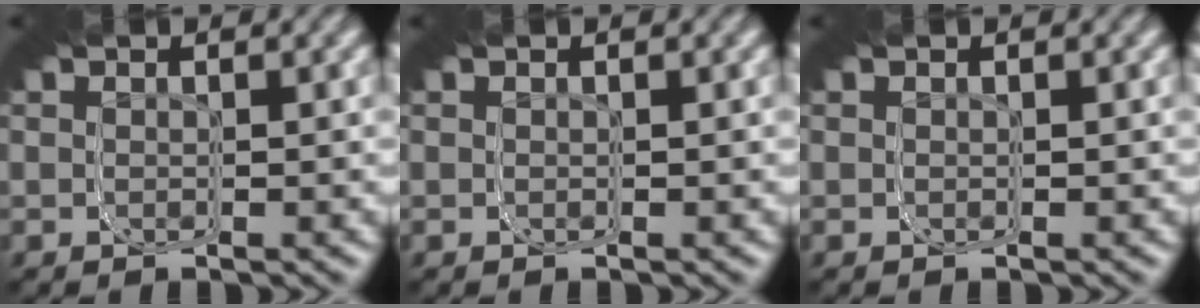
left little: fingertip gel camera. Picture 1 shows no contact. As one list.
[{"total": 0.0}, {"total": 0.0}]